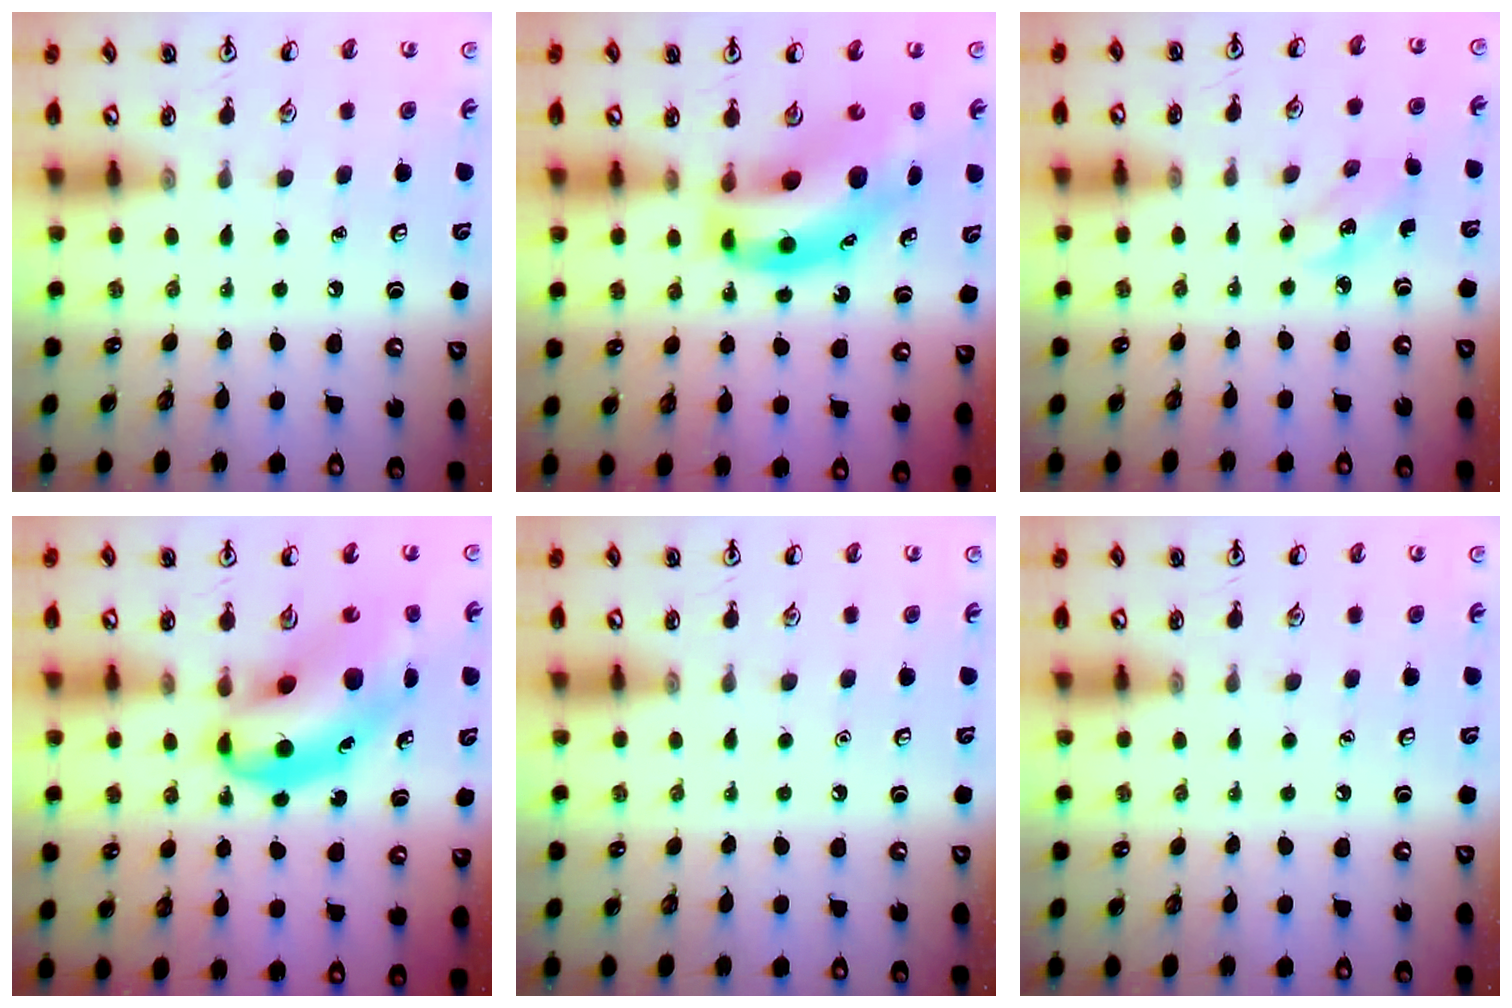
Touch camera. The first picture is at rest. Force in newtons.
{"total": 12.9, "press": 12.5, "slide": 3.5}
{"total": 2.4, "press": 2.2, "slide": 0.9}
{"total": 11.9, "press": 11.5, "slide": 3.1}
{"total": 0.0}
{"total": 0.0}